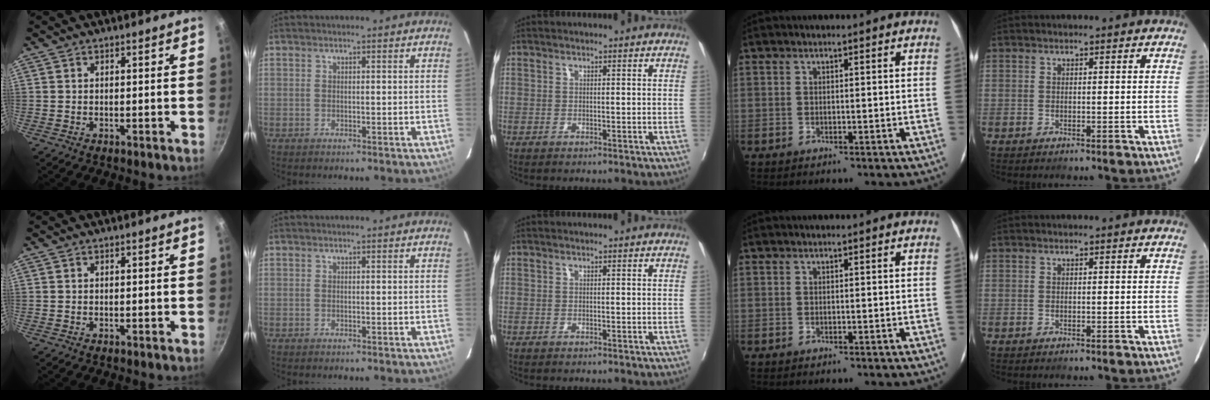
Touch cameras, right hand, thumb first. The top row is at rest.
{}